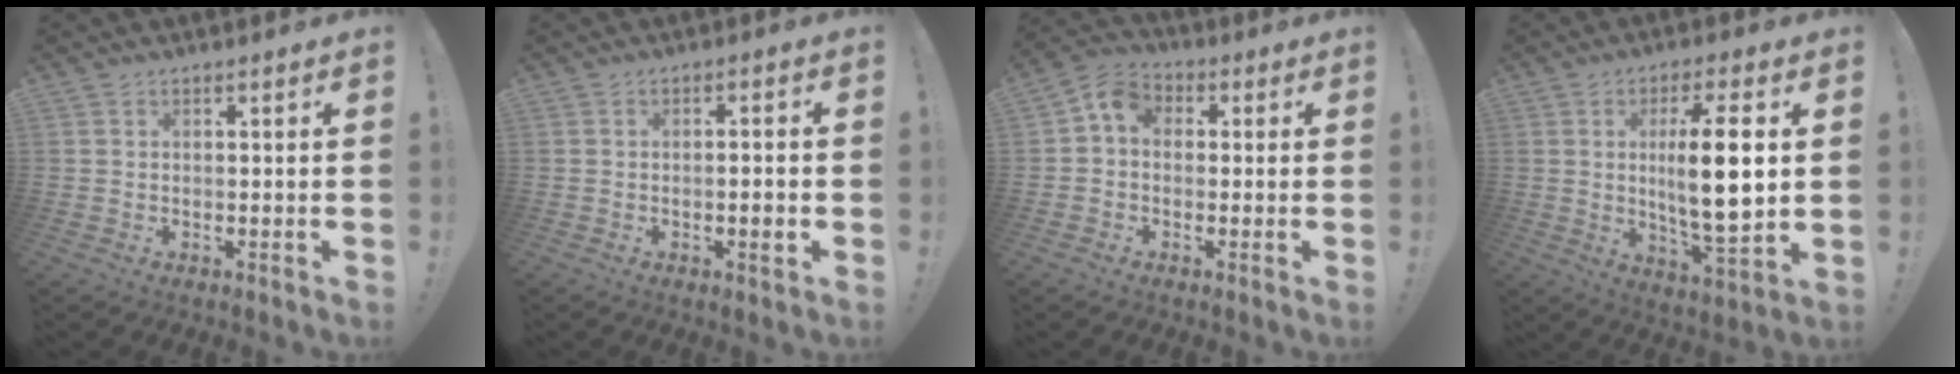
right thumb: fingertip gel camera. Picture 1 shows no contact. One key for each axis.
{"total": 3.2, "fx": -1.1, "fy": 0.5, "fz": 2.9, "tx": -0.046, "ty": 0.002, "tz": -0.019}
{"total": 6.7, "fx": 0.5, "fy": 5.3, "fz": 4.2, "tx": -0.071, "ty": 0.010, "tz": 0.012}
{"total": 15.4, "fx": 1.8, "fy": 3.6, "fz": 14.9, "tx": -0.255, "ty": -0.012, "tz": 0.014}